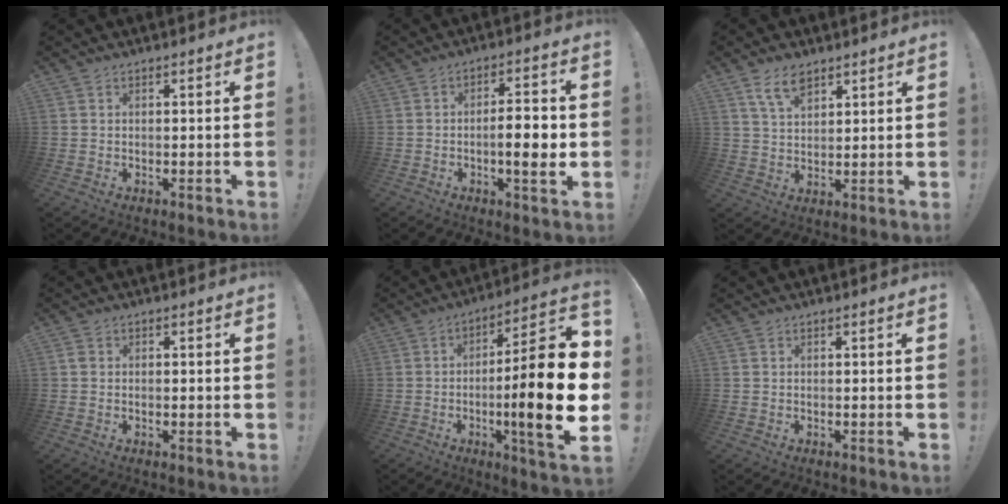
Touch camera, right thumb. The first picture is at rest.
{"total": 9.3, "force": [-1.9, 2.1, 8.9], "torque": [-0.130, 0.003, -0.038]}
{"total": 7.4, "force": [4.9, 3.7, 4.1], "torque": [-0.078, -0.016, 0.092]}
{"total": 0.8, "force": [-0.3, 0.6, 0.3], "torque": [-0.010, 0.007, -0.004]}
{"total": 23.2, "force": [-4.1, 3.5, 22.6], "torque": [-0.361, 0.011, -0.068]}
{"total": 0.0}